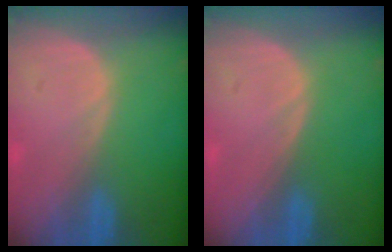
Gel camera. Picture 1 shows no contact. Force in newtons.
{"total": 0.0}